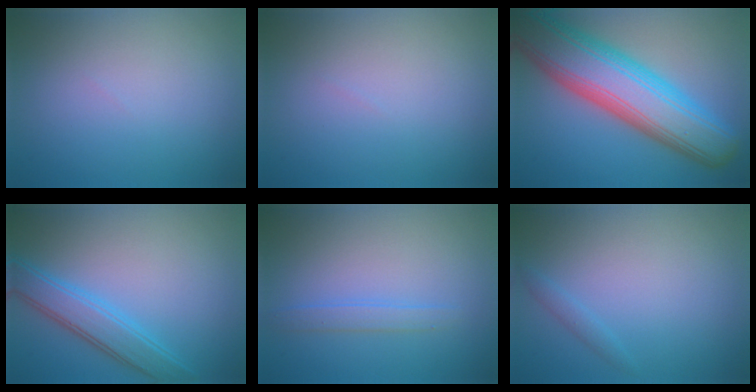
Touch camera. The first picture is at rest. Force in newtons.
{"total": 0.0}
{"total": 12.1, "press": 12.1, "slide": 0.7}
{"total": 4.0, "press": 4.0, "slide": 0.0}
{"total": 1.4, "press": 1.4, "slide": 0.1}
{"total": 0.9, "press": 0.9, "slide": 0.0}